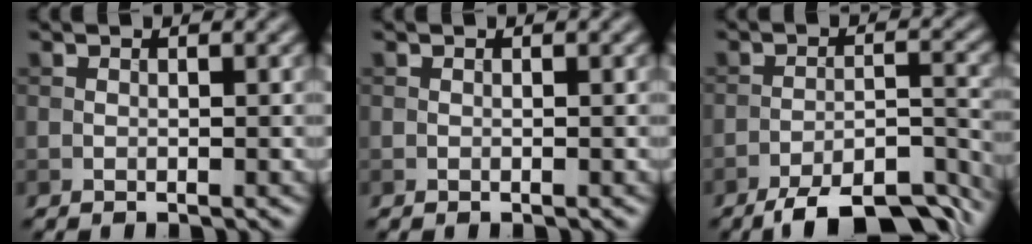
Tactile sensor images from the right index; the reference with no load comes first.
{"total": 0.0}
{"total": 10.5, "force": [-8.9, 2.6, 5.0], "torque": [-0.070, -0.009, -0.132]}